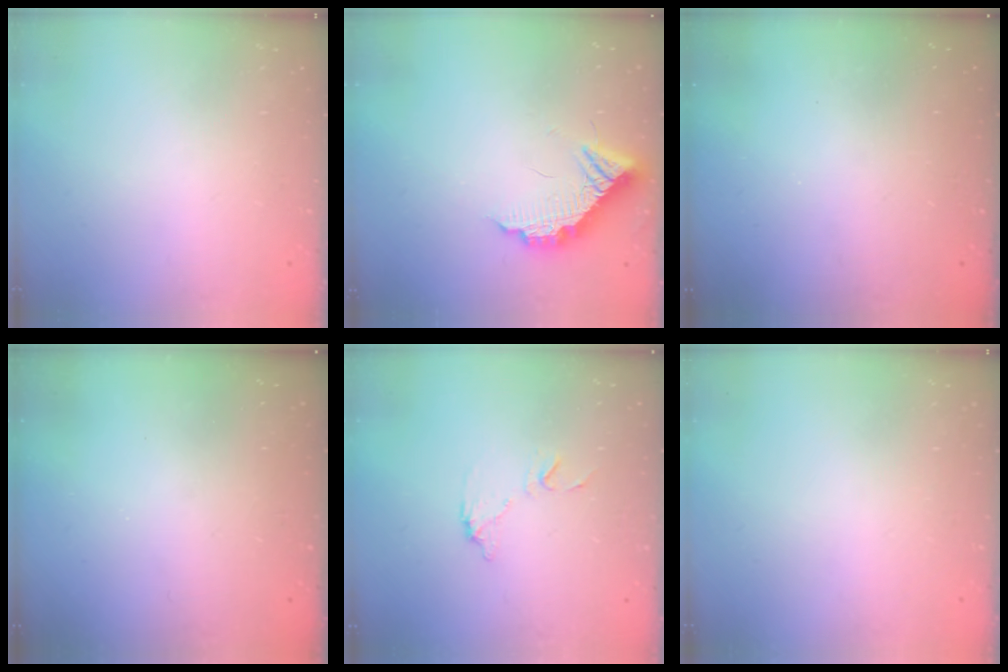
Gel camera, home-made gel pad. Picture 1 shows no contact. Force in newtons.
{"total": 11.3, "press": 11.3, "slide": 0.5}
{"total": 3.2, "press": 3.2, "slide": 0.3}
{"total": 3.3, "press": 3.3, "slide": 0.1}
{"total": 7.8, "press": 7.8, "slide": 0.4}
{"total": 0.0}